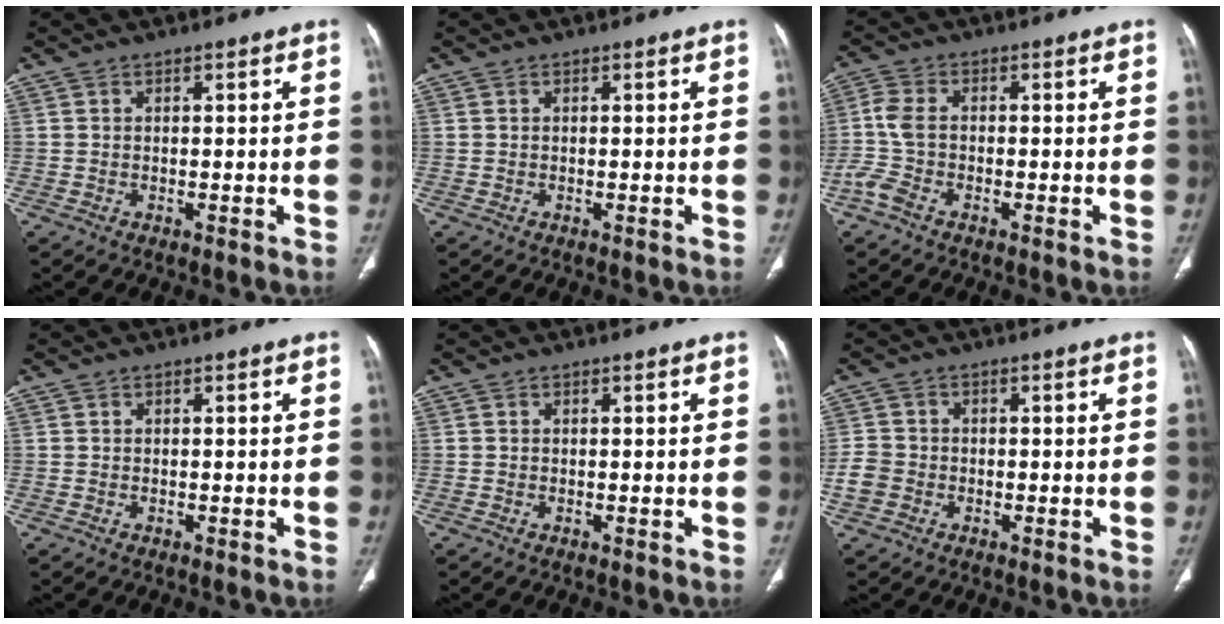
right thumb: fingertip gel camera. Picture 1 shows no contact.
{"total": 0.0}
{"total": 4.7, "force": [-1.9, 2.6, 3.4], "torque": [-0.100, 0.014, -0.047]}
{"total": 0.0}
{"total": 0.0}
{"total": 3.8, "force": [-1.4, 3.2, 1.5], "torque": [-0.029, 0.011, -0.031]}